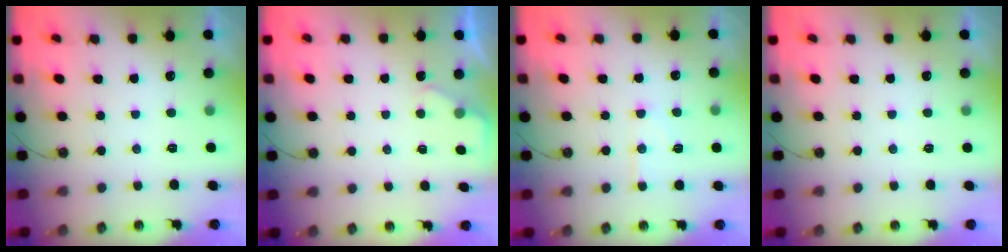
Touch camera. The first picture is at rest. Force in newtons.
{"total": 1.9, "press": 1.9, "slide": 0.3}
{"total": 6.9, "press": 6.9, "slide": 0.5}
{"total": 2.8, "press": 2.8, "slide": 0.5}